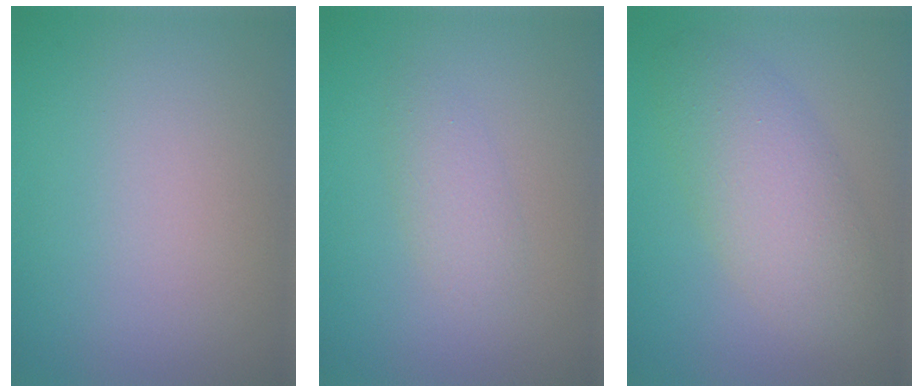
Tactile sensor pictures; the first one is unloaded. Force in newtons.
{"total": 1.8, "press": 1.8, "slide": 0.0}
{"total": 5.4, "press": 5.4, "slide": 0.1}